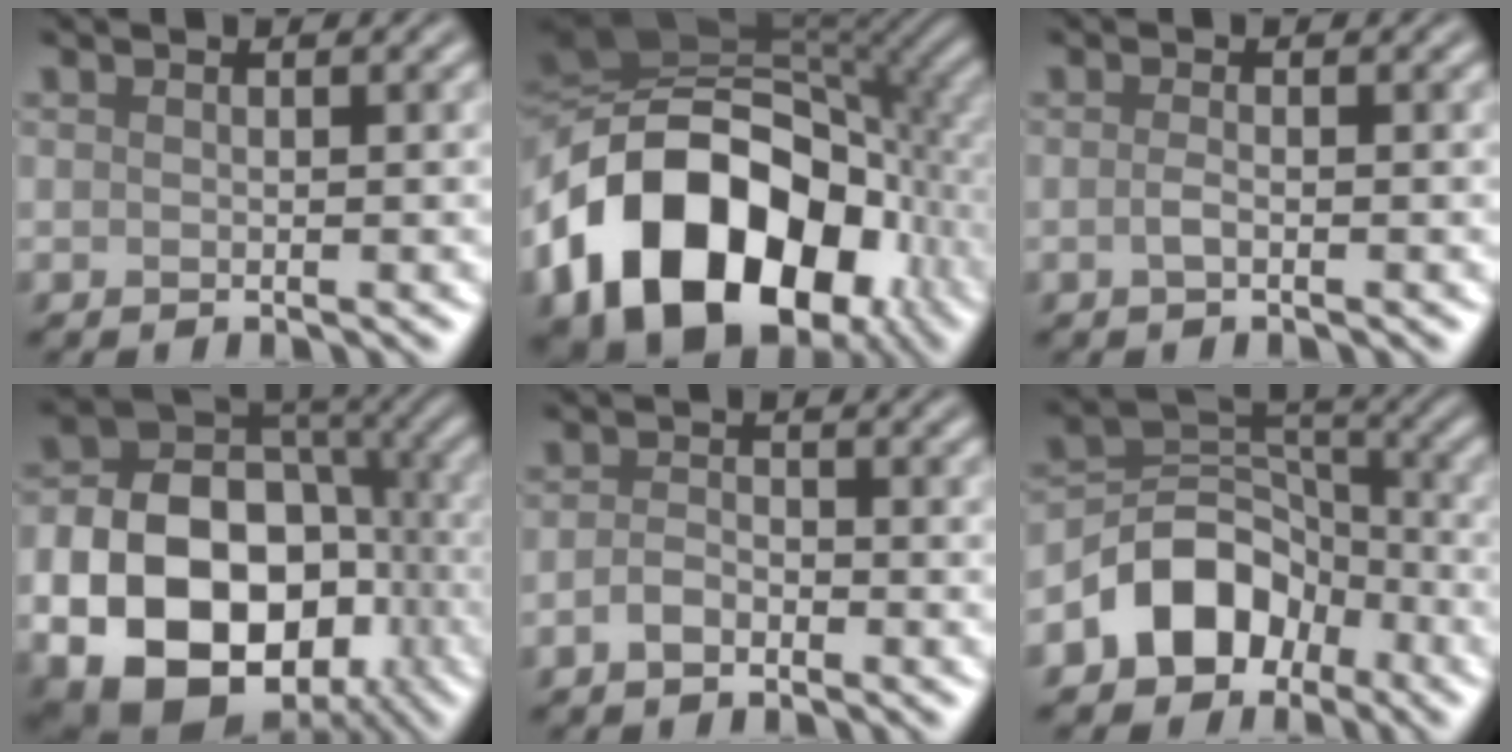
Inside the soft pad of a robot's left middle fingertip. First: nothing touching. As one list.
[{"total": 17.9, "force": [-5.7, 12.0, 12.0], "torque": [-0.219, -0.002, -0.108]}, {"total": 0.9, "force": [-0.3, 0.3, 0.8], "torque": [-0.019, 0.000, -0.008]}, {"total": 17.0, "force": [-5.3, 12.3, 10.5], "torque": [-0.182, -0.030, -0.080]}, {"total": 1.8, "force": [-1.0, 1.0, 1.1], "torque": [-0.022, 0.002, -0.024]}, {"total": 7.0, "force": [-3.6, 5.2, 3.1], "torque": [-0.028, 0.007, -0.075]}]